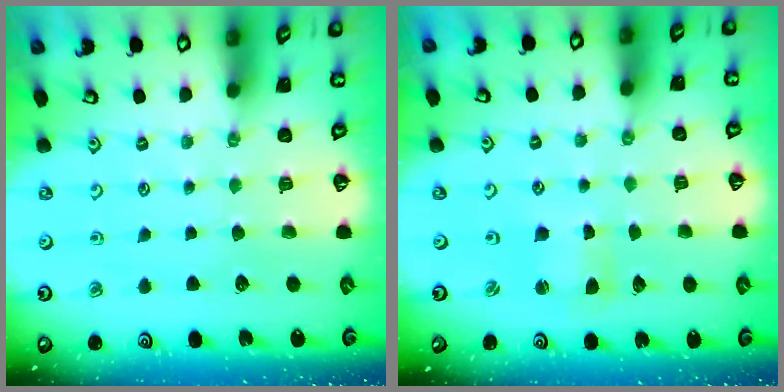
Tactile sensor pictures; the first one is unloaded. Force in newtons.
{"total": 2.2, "press": 2.2, "slide": 0.3}